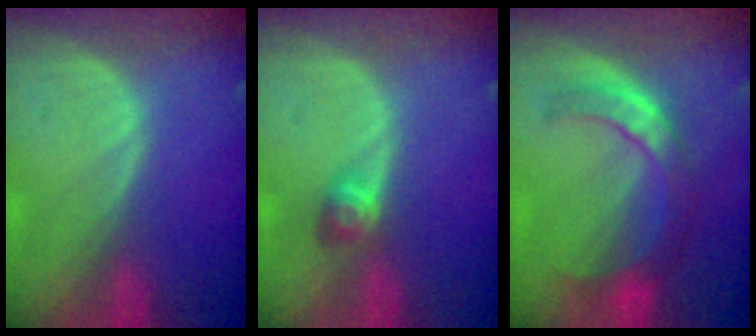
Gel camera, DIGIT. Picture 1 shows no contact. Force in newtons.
{"total": 2.9, "press": 2.6, "slide": 1.4}
{"total": 6.9, "press": 6.8, "slide": 1.3}